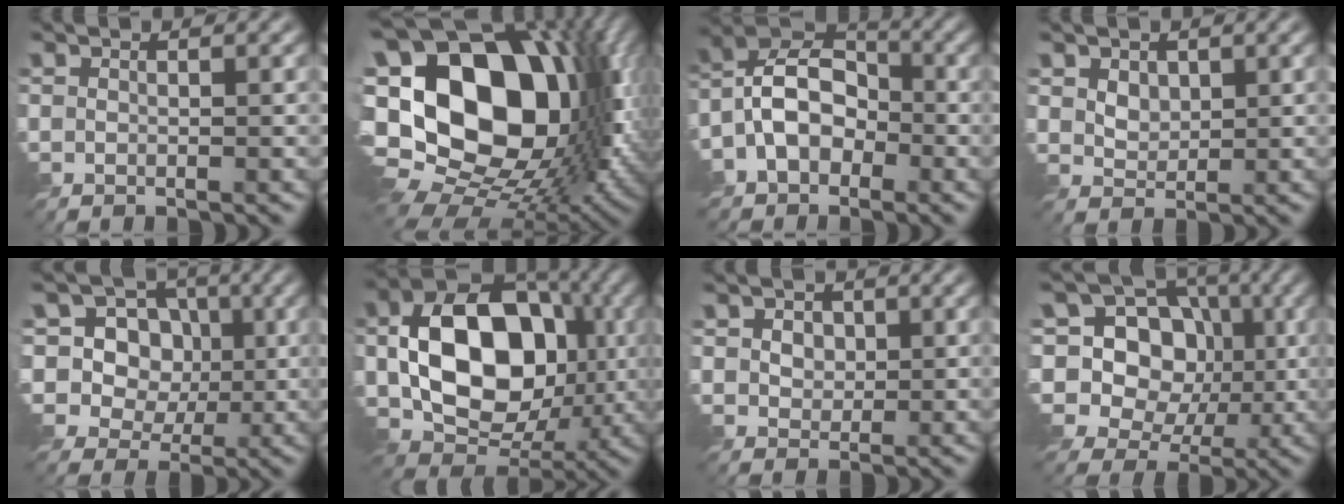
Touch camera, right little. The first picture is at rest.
{"total": 21.7, "force": [-0.5, 15.2, 15.5], "torque": [-0.314, -0.006, -0.002]}
{"total": 5.7, "force": [-2.0, 4.0, 3.6], "torque": [-0.052, 0.012, -0.048]}
{"total": 1.9, "force": [0.8, 1.4, 0.9], "torque": [-0.022, -0.010, 0.016]}
{"total": 10.6, "force": [3.5, 9.0, 4.3], "torque": [-0.099, 0.029, 0.047]}
{"total": 12.1, "force": [-0.1, 8.6, 8.5], "torque": [-0.138, 0.008, -0.004]}
{"total": 2.8, "force": [0.8, 2.3, 1.4], "torque": [-0.033, 0.001, 0.012]}
{"total": 14.0, "force": [2.9, 11.7, 7.2], "torque": [-0.169, 0.054, 0.017]}